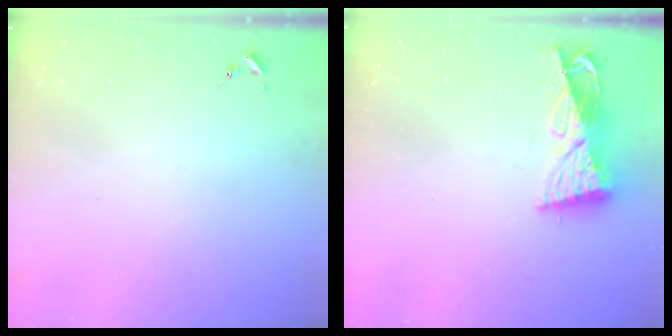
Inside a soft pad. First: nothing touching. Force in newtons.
{"total": 9.2, "press": 9.2, "slide": 1.1}